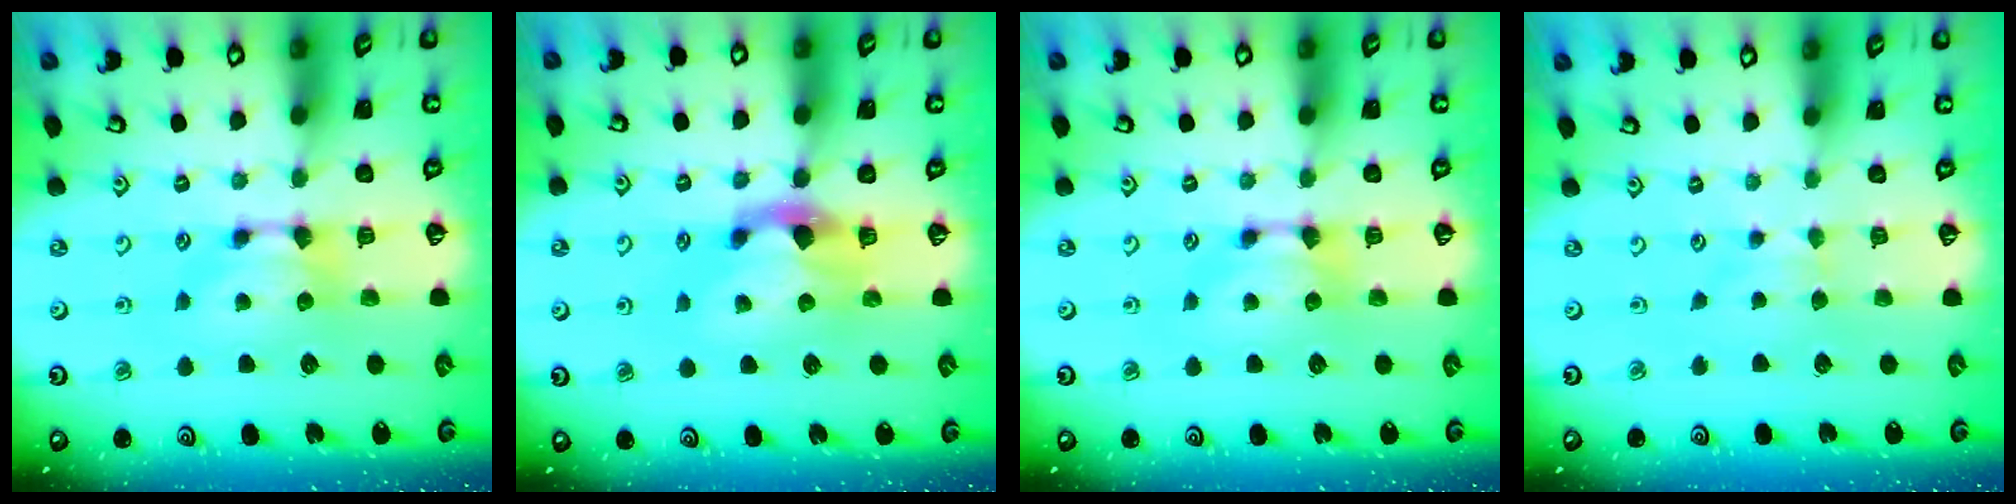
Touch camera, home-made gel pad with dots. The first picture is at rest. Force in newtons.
{"total": 2.9, "press": 2.6, "slide": 1.4}
{"total": 0.0}
{"total": 2.2, "press": 2.2, "slide": 0.5}